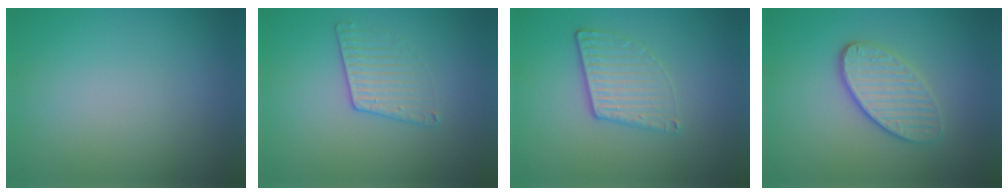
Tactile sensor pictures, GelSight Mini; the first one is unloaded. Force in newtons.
{"total": 2.0, "press": 1.5, "slide": 1.3}
{"total": 3.7, "press": 2.7, "slide": 2.5}
{"total": 3.7, "press": 3.2, "slide": 1.9}